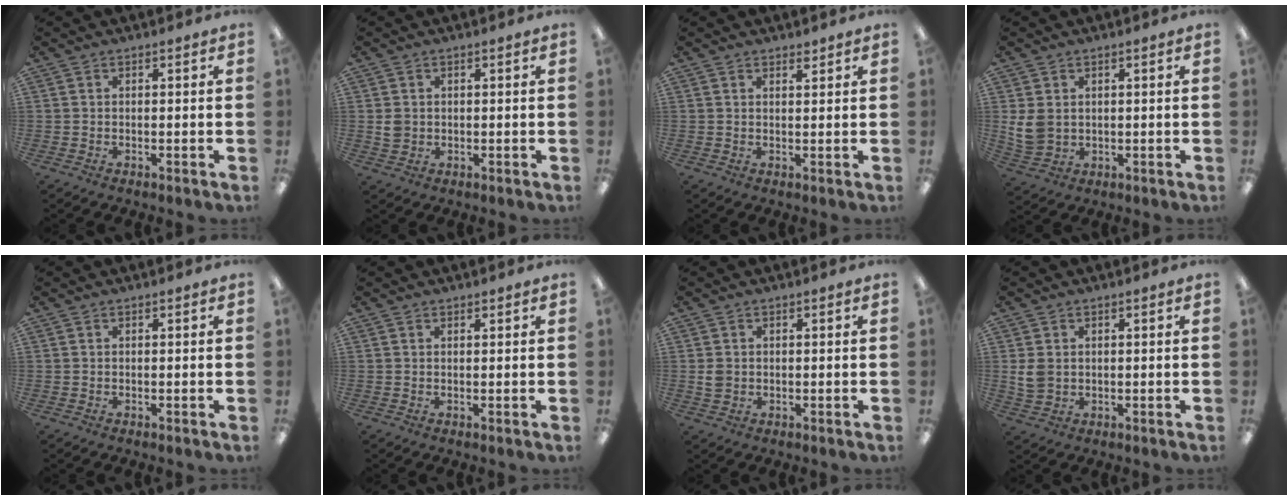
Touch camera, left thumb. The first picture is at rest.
{"total": 2.6, "force": [0.3, 2.3, 1.2], "torque": [-0.016, 0.001, 0.003]}
{"total": 1.2, "force": [1.1, 0.3, 0.4], "torque": [-0.008, -0.001, 0.020]}
{"total": 5.8, "force": [1.5, 4.6, 3.2], "torque": [-0.069, 0.000, 0.031]}
{"total": 0.0}
{"total": 0.7, "force": [0.6, 0.2, 0.2], "torque": [-0.005, 0.001, 0.011]}
{"total": 2.4, "force": [0.1, 2.0, 1.4], "torque": [-0.024, 0.005, 0.001]}
{"total": 4.2, "force": [0.8, 3.3, 2.5], "torque": [-0.055, 0.003, 0.017]}